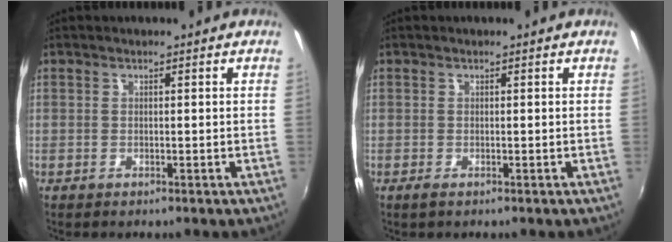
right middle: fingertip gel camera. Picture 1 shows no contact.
{"total": 0.7, "force": [-0.3, 0.2, 0.6], "torque": [-0.012, -0.002, -0.007]}